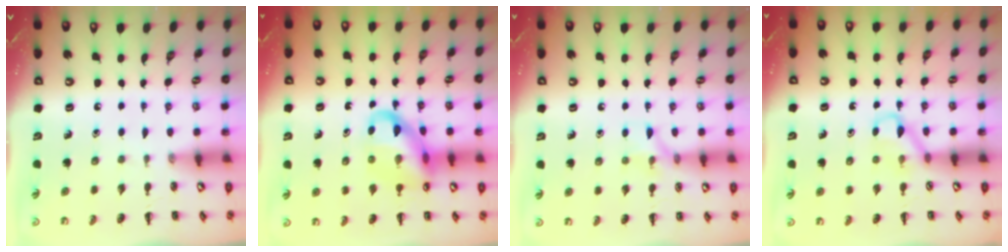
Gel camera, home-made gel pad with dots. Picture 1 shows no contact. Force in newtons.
{"total": 13.7, "press": 13.4, "slide": 2.8}
{"total": 5.8, "press": 5.7, "slide": 1.0}
{"total": 4.6, "press": 4.3, "slide": 1.4}